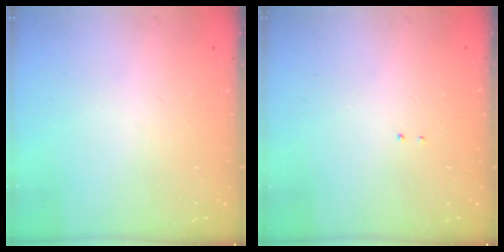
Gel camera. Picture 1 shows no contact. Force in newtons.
{"total": 1.3, "press": 1.2, "slide": 0.6}